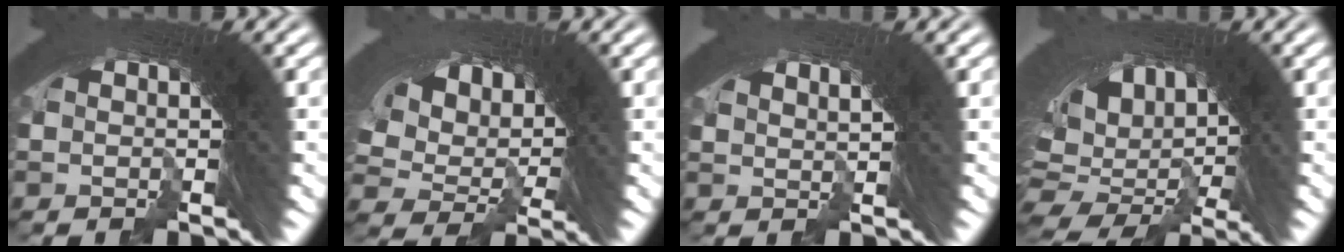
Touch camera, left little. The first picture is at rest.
{"total": 8.5, "force": [-2.0, 6.9, 4.5], "torque": [-0.127, -0.034, -0.021]}
{"total": 1.4, "force": [0.2, 1.2, 0.7], "torque": [-0.038, -0.008, 0.006]}
{"total": 12.3, "force": [-3.5, 9.5, 6.9], "torque": [-0.160, -0.062, -0.031]}